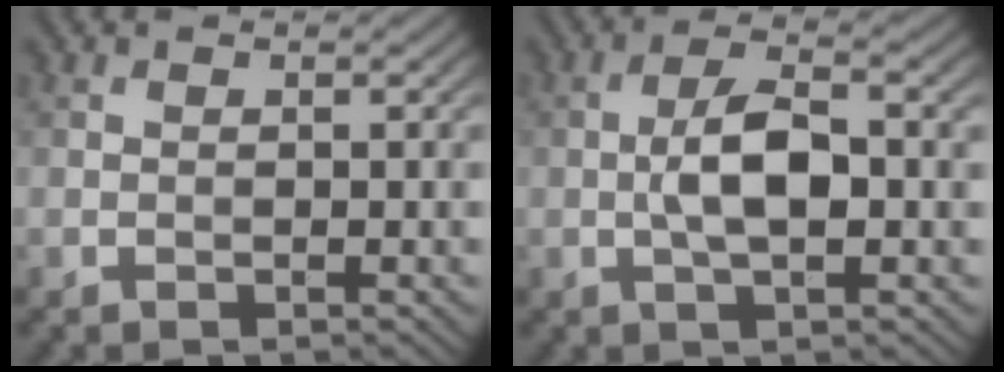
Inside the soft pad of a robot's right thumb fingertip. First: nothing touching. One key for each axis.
{"total": 6.2, "fx": -0.4, "fy": 2.1, "fz": 5.8, "tx": -0.116, "ty": 0.007, "tz": -0.012}